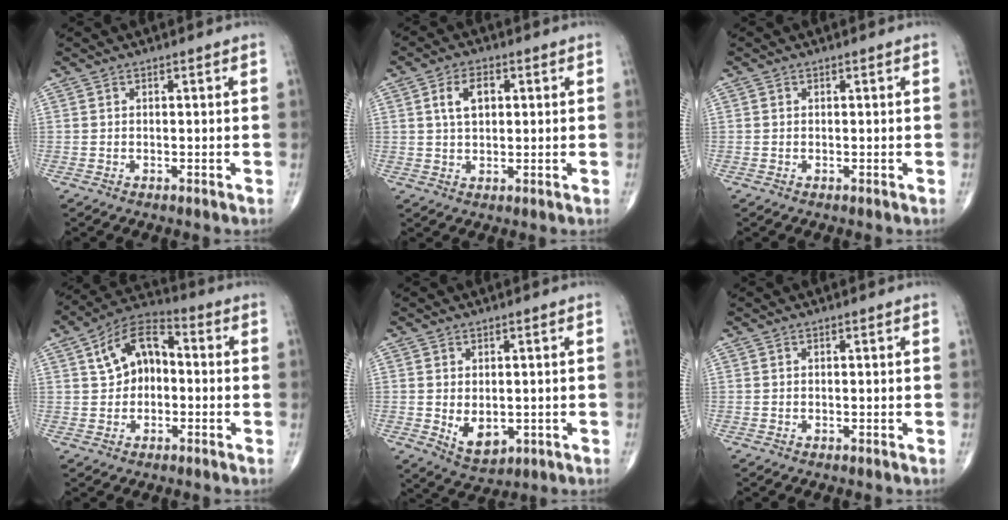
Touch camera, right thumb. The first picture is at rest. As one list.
[{"total": 5.4, "force": [1.4, 3.3, 4.1], "torque": [-0.063, 0.004, 0.023]}, {"total": 0.0}, {"total": 10.5, "force": [1.0, 6.9, 7.9], "torque": [-0.112, 0.031, 0.002]}, {"total": 6.1, "force": [-0.8, 3.9, 4.6], "torque": [-0.057, -0.014, 0.002]}, {"total": 0.0}]